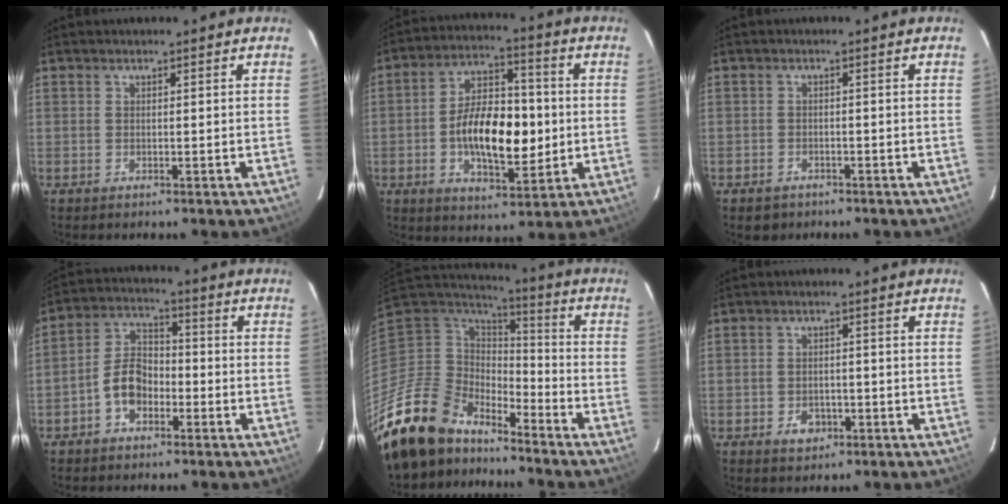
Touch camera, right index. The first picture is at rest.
{"total": 15.3, "force": [-1.7, 7.5, 13.2], "torque": [-0.232, 0.014, -0.025]}
{"total": 3.1, "force": [-2.0, 2.3, 0.5], "torque": [-0.021, -0.001, -0.027]}
{"total": 7.3, "force": [-3.3, 4.8, 4.3], "torque": [-0.087, 0.027, -0.057]}
{"total": 18.7, "force": [-16.0, 7.9, 5.6], "torque": [-0.142, -0.011, -0.292]}
{"total": 3.6, "force": [-1.6, 2.8, 1.7], "torque": [-0.034, 0.005, -0.017]}